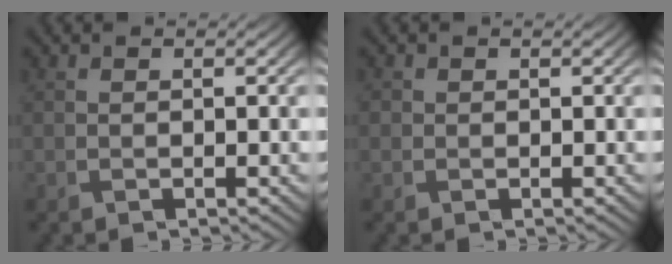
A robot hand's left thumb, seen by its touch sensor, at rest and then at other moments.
{"total": 0.7, "force": [0.1, 0.7, 0.1], "torque": [0.003, -0.003, -0.003]}